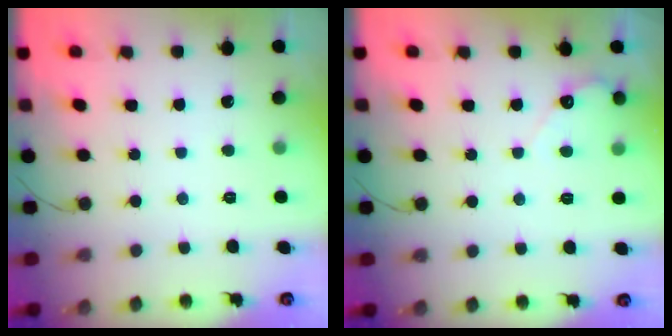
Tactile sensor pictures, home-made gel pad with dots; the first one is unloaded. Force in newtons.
{"total": 2.7, "press": 2.7, "slide": 0.2}